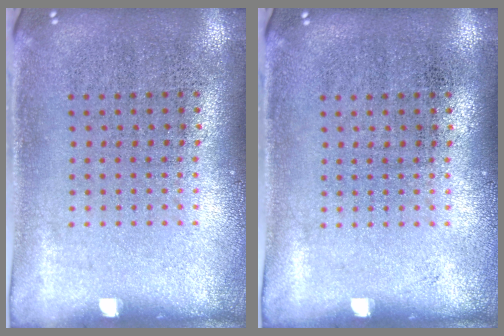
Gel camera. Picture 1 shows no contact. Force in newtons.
{"total": 0.0}